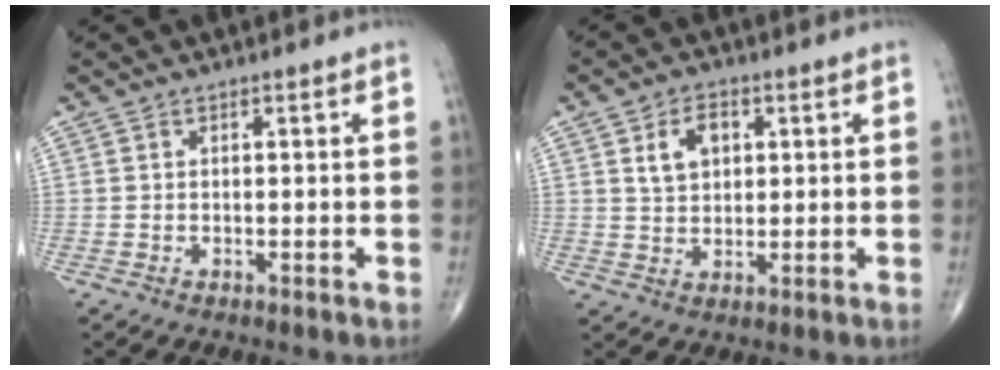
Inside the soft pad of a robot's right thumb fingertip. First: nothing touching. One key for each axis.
{"total": 6.1, "fx": 2.0, "fy": 4.2, "fz": 4.0, "tx": -0.050, "ty": -0.003, "tz": 0.036}